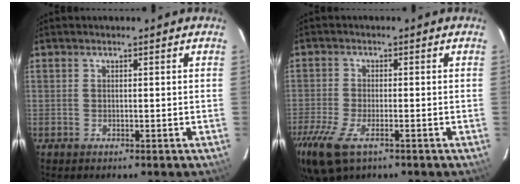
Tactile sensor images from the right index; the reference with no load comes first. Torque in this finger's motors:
{"motor_torque": [0.76, -0.56, 0.26, 0.08]}